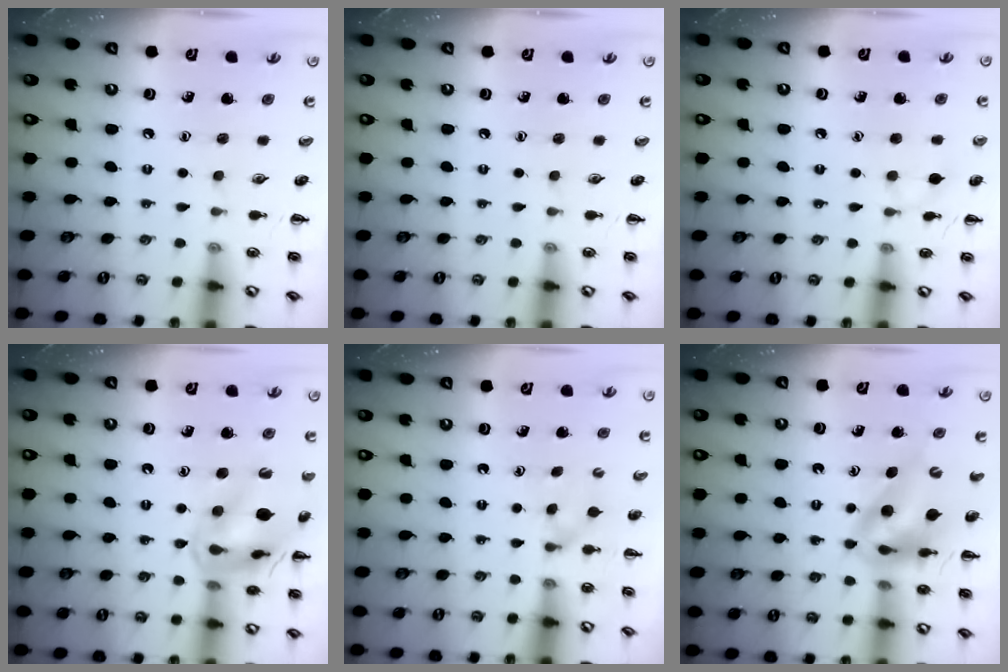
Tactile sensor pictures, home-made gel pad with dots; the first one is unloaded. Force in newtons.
{"total": 0.0}
{"total": 5.1, "press": 4.8, "slide": 1.7}
{"total": 16.5, "press": 16.4, "slide": 2.1}
{"total": 2.4, "press": 2.1, "slide": 1.0}
{"total": 11.0, "press": 10.4, "slide": 3.7}